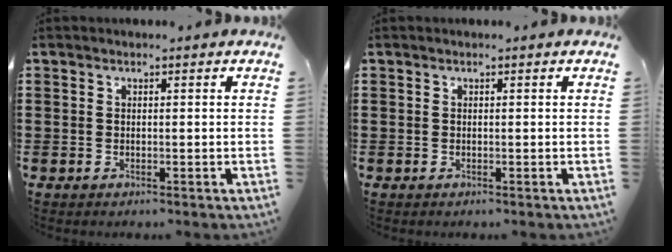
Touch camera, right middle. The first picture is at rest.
{"total": 0.0}